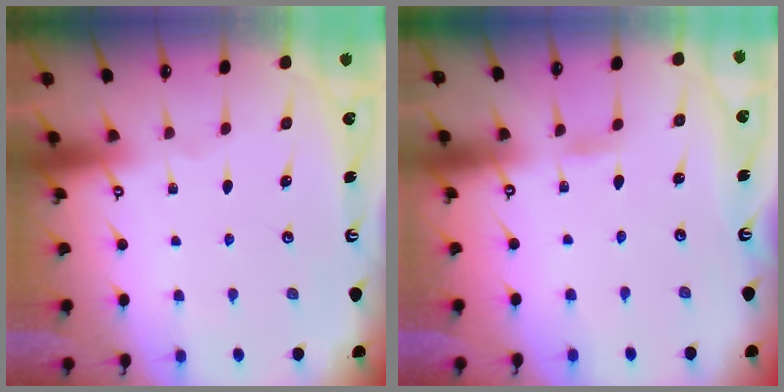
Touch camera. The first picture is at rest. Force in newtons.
{"total": 1.5, "press": 1.5, "slide": 0.2}